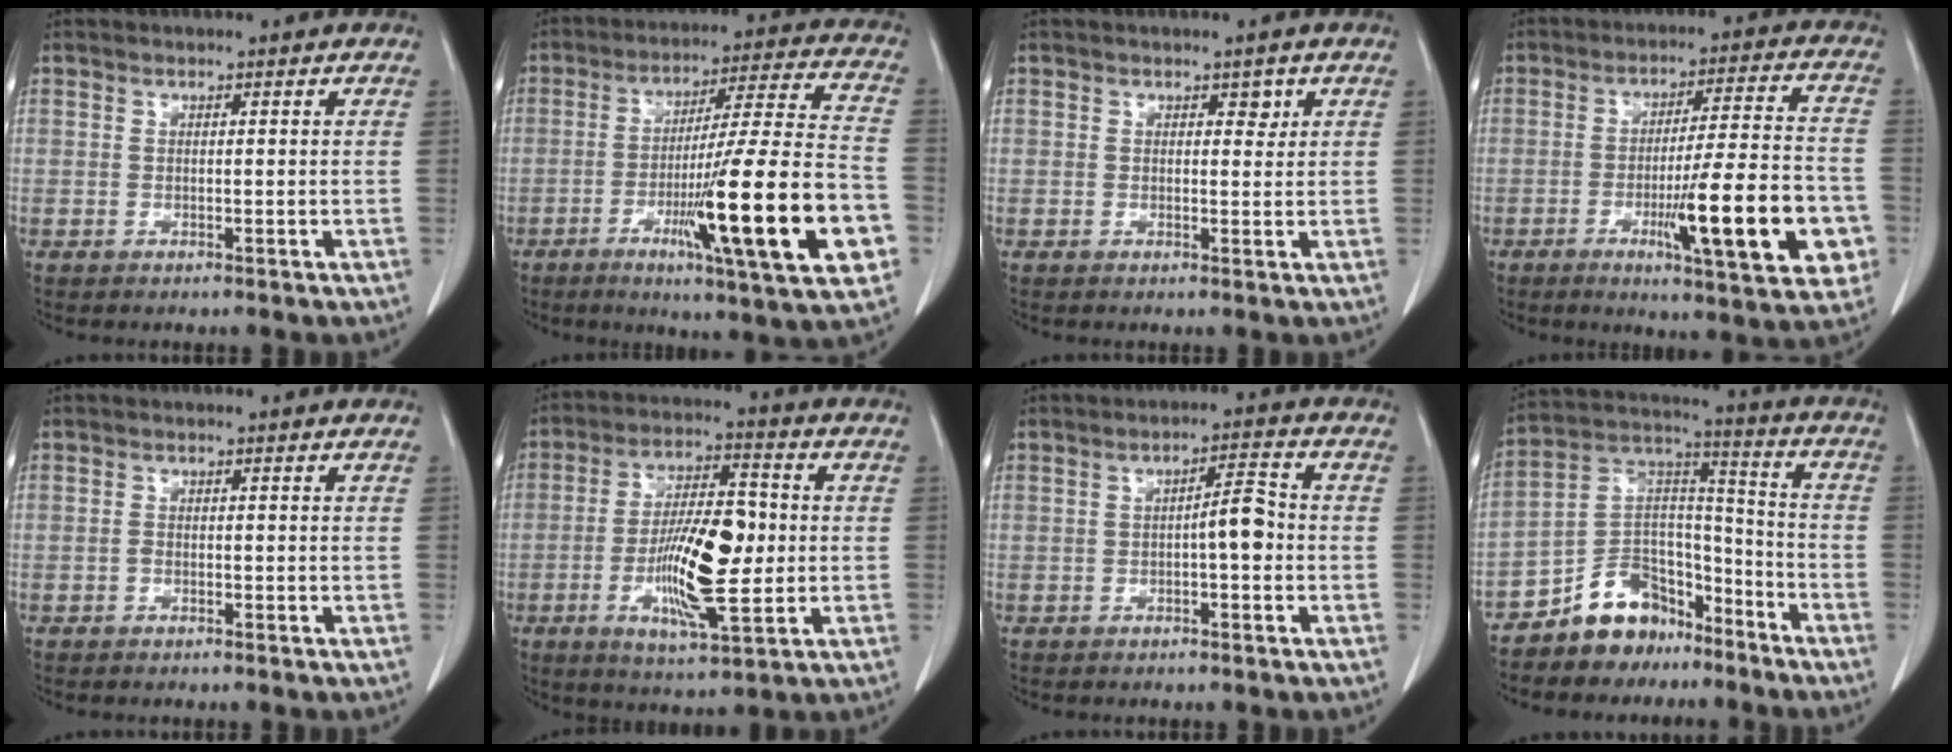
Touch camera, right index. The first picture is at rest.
{"total": 22.1, "force": [-6.9, 0.3, 21.0], "torque": [-0.301, -0.014, -0.106]}
{"total": 1.5, "force": [0.8, 0.9, 0.9], "torque": [-0.008, -0.003, 0.011]}
{"total": 16.6, "force": [-5.3, 1.9, 15.7], "torque": [-0.209, -0.001, -0.070]}
{"total": 0.6, "force": [-0.3, 0.3, 0.4], "torque": [-0.007, 0.002, -0.007]}
{"total": 13.8, "force": [-1.8, 3.6, 13.2], "torque": [-0.242, 0.001, -0.031]}
{"total": 4.3, "force": [-0.7, 0.9, 4.2], "torque": [-0.061, 0.013, -0.011]}
{"total": 11.6, "force": [-8.7, 6.8, 3.7], "torque": [-0.075, 0.058, -0.155]}